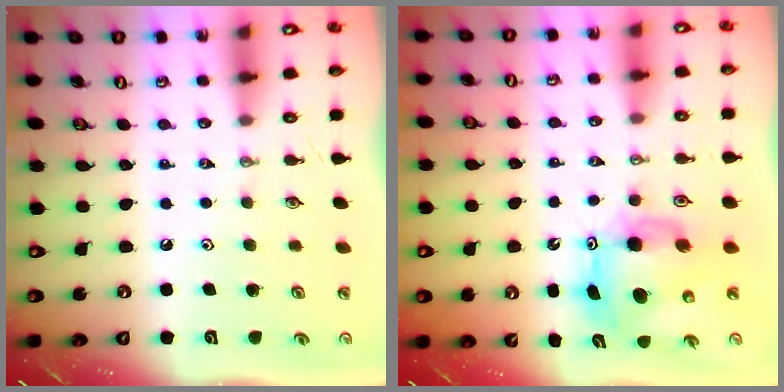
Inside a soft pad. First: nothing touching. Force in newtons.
{"total": 9.9, "press": 9.8, "slide": 1.3}